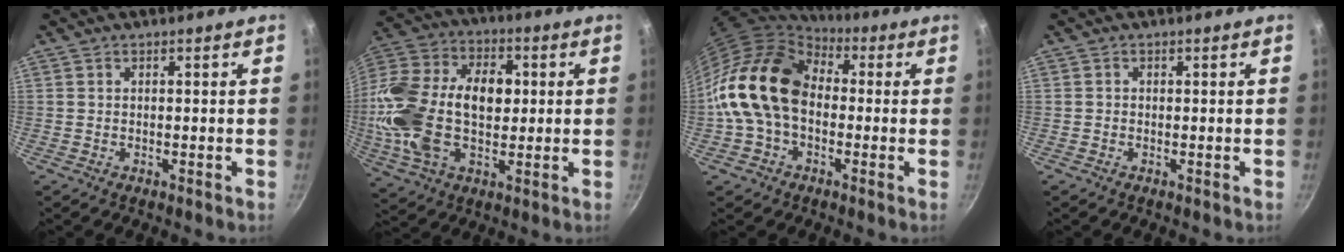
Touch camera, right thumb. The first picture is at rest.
{"total": 24.7, "force": [0.6, 15.7, 19.0], "torque": [-0.354, 0.034, 0.001]}
{"total": 18.0, "force": [-0.3, 12.8, 12.6], "torque": [-0.208, 0.042, -0.019]}
{"total": 0.0}